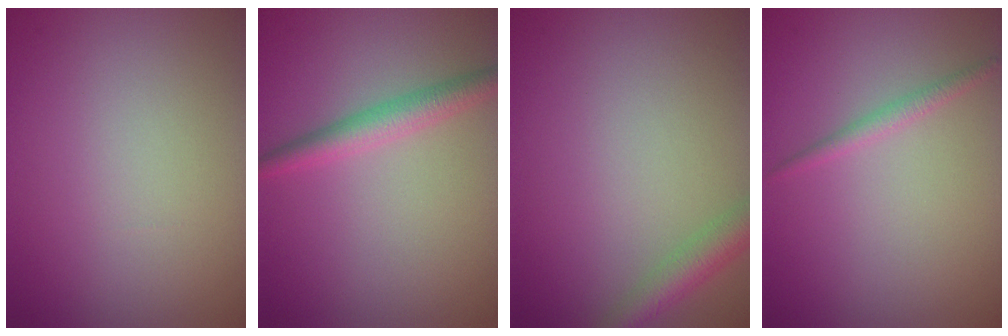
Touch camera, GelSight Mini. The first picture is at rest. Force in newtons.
{"total": 2.7, "press": 2.7, "slide": 0.1}
{"total": 2.8, "press": 2.8, "slide": 0.1}
{"total": 1.1, "press": 1.1, "slide": 0.0}